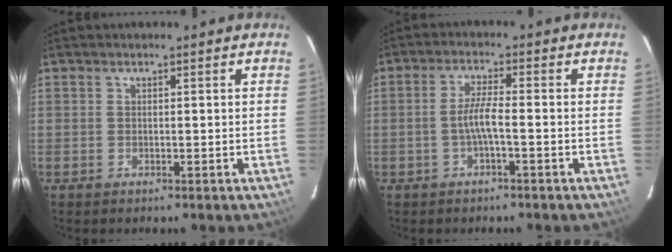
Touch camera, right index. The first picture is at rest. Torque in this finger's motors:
{"motor_torque": [0.65, -0.06, 0.42, 0.11]}